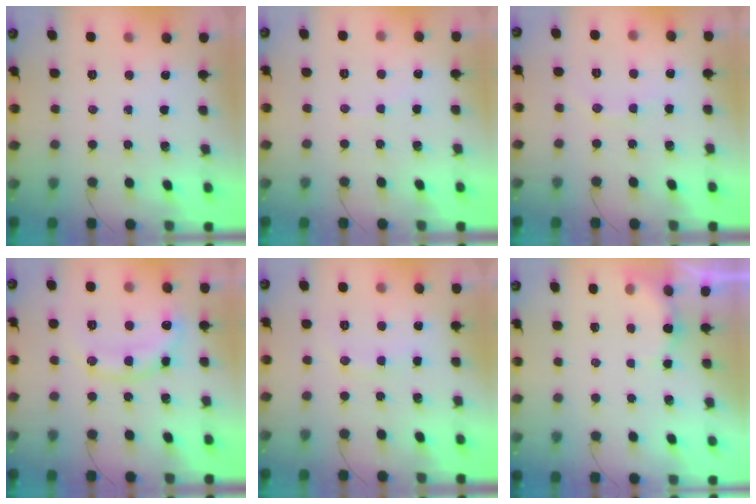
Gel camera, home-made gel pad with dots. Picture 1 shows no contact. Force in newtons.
{"total": 2.9, "press": 2.9, "slide": 0.7}
{"total": 6.5, "press": 6.4, "slide": 1.3}
{"total": 11.9, "press": 11.9, "slide": 1.0}
{"total": 6.4, "press": 6.3, "slide": 1.2}
{"total": 4.9, "press": 4.9, "slide": 0.7}